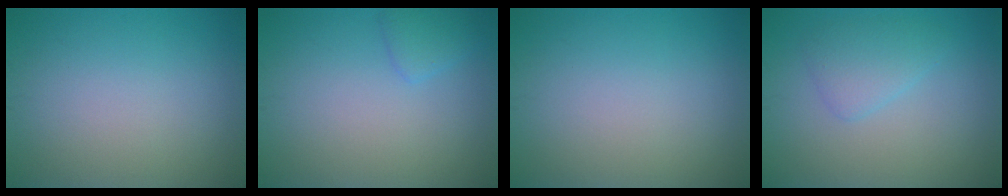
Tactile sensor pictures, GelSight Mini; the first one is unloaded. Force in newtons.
{"total": 1.4, "press": 1.4, "slide": 0.1}
{"total": 0.0}
{"total": 2.4, "press": 2.4, "slide": 0.1}